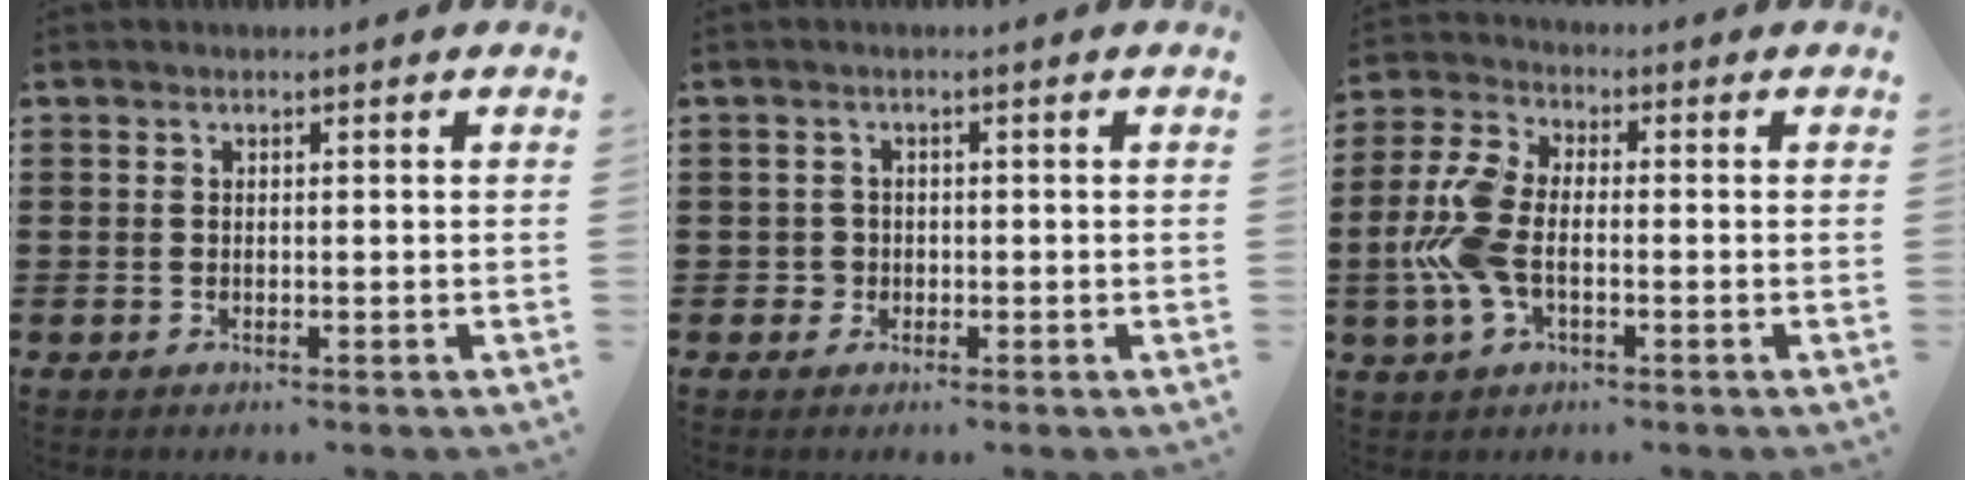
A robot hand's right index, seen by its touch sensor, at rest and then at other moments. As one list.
[{"total": 1.6, "force": [-0.4, 1.5, 0.2], "torque": [-0.010, 0.004, -0.011]}, {"total": 8.6, "force": [-1.5, 4.7, 7.1], "torque": [-0.179, -0.007, -0.034]}]